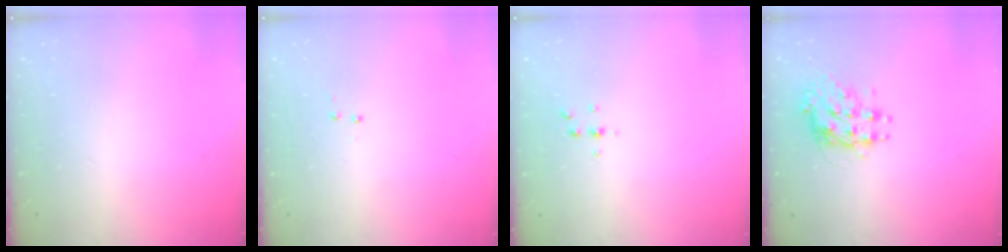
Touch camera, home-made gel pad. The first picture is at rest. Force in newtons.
{"total": 3.6, "press": 3.6, "slide": 0.5}
{"total": 3.6, "press": 3.6, "slide": 0.4}
{"total": 9.0, "press": 9.0, "slide": 0.5}